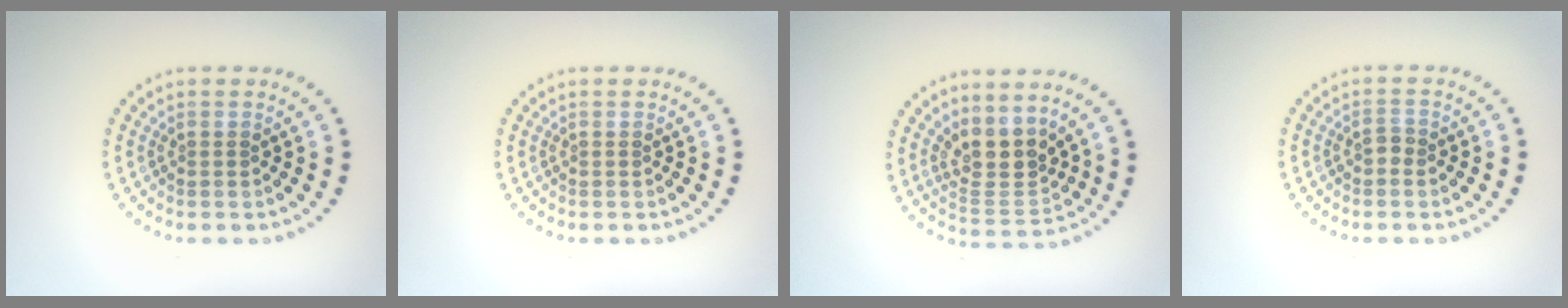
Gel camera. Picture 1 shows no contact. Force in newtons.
{"total": 0.0}
{"total": 3.8, "press": 3.3, "slide": 2.0}
{"total": 0.8, "press": 0.8, "slide": 0.2}